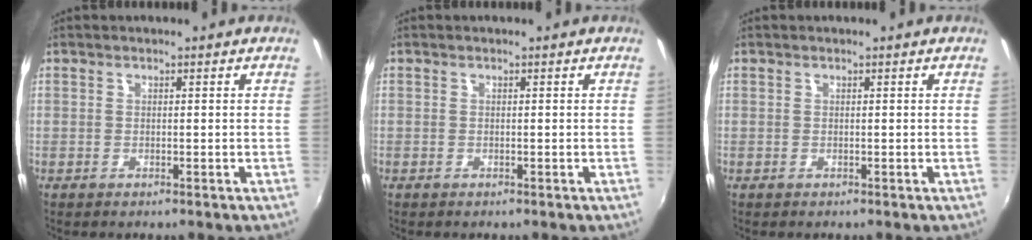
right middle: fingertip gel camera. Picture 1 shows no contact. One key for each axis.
{"total": 0.0}
{"total": 0.0}